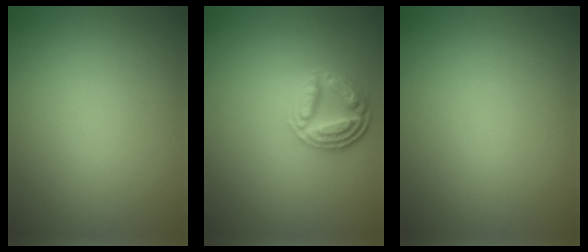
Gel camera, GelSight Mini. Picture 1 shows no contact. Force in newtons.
{"total": 4.0, "press": 3.2, "slide": 2.5}
{"total": 0.0}